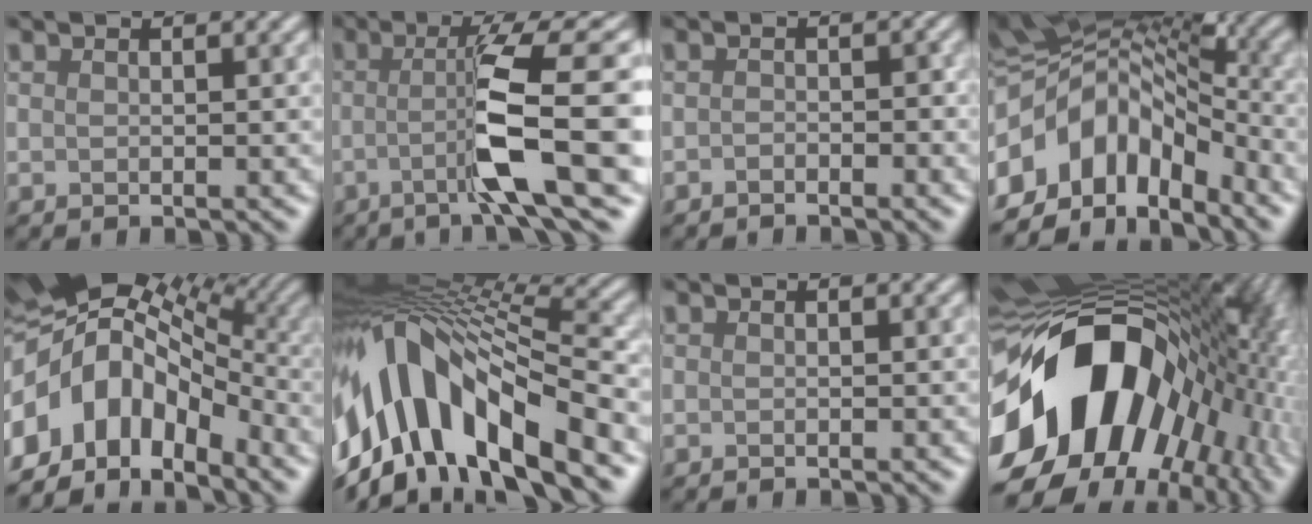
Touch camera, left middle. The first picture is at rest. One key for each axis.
{"total": 8.4, "fx": -2.2, "fy": 0.4, "fz": 8.1, "tx": -0.139, "ty": 0.005, "tz": -0.025}
{"total": 1.3, "fx": -1.2, "fy": -0.5, "fz": -0.2, "tx": -0.015, "ty": -0.004, "tz": -0.004}
{"total": 11.6, "fx": -3.2, "fy": 6.8, "fz": 8.9, "tx": -0.188, "ty": 0.010, "tz": -0.043}
{"total": 12.7, "fx": -2.5, "fy": 8.3, "fz": 9.3, "tx": -0.193, "ty": -0.001, "tz": -0.025}
{"total": 13.1, "fx": -3.7, "fy": 6.2, "fz": 11.0, "tx": -0.222, "ty": 0.025, "tz": -0.049}
{"total": 0.0}
{"total": 17.9, "fx": -2.9, "fy": 12.7, "fz": 12.2, "tx": -0.231, "ty": -0.010, "tz": -0.040}